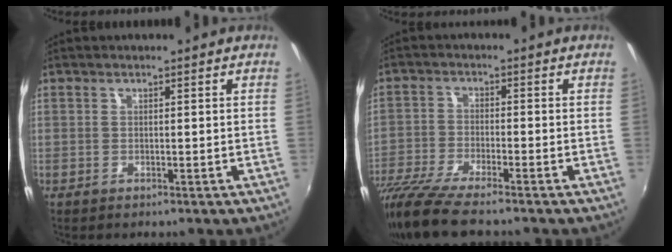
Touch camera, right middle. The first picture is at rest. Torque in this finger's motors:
{"motor_torque": [1.11, -1.03, 0.26, 0.18]}